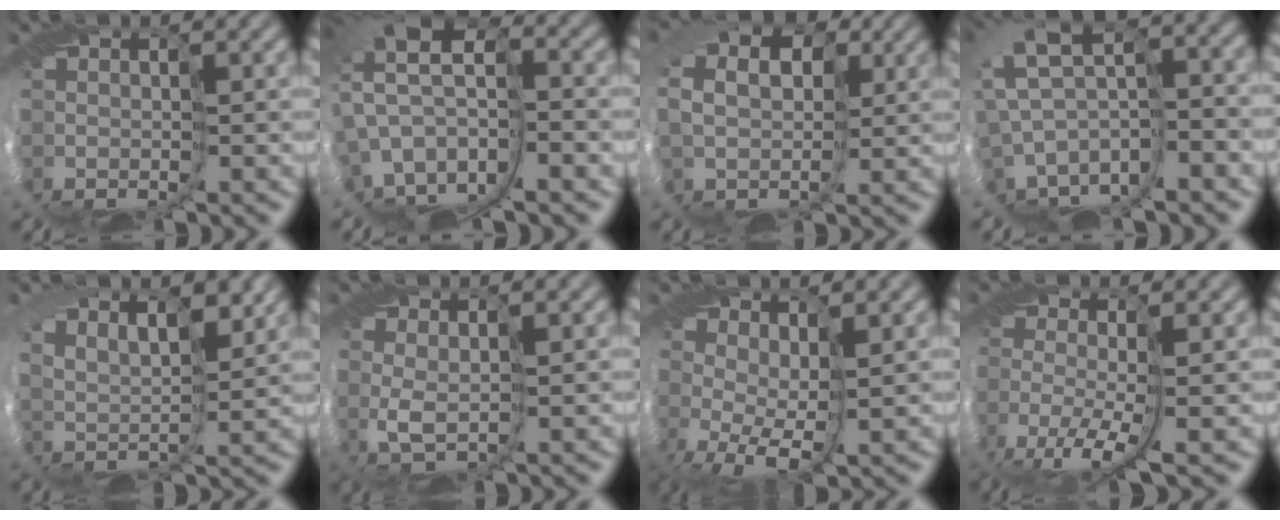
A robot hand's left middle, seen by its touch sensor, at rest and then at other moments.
{"total": 9.6, "force": [1.1, 5.7, 7.6], "torque": [-0.174, -0.004, 0.042]}
{"total": 6.3, "force": [2.7, 4.4, 3.5], "torque": [-0.064, 0.025, 0.046]}
{"total": 4.4, "force": [-0.2, 1.9, 3.9], "torque": [-0.097, 0.026, -0.002]}
{"total": 4.9, "force": [4.8, 0.4, 0.9], "torque": [-0.009, 0.019, 0.066]}
{"total": 1.2, "force": [0.1, 0.8, 0.8], "torque": [-0.036, -0.002, 0.006]}
{"total": 2.3, "force": [0.4, 1.6, 1.6], "torque": [-0.045, -0.004, 0.017]}
{"total": 2.5, "force": [-1.3, 0.5, 2.1], "torque": [-0.056, 0.005, -0.043]}